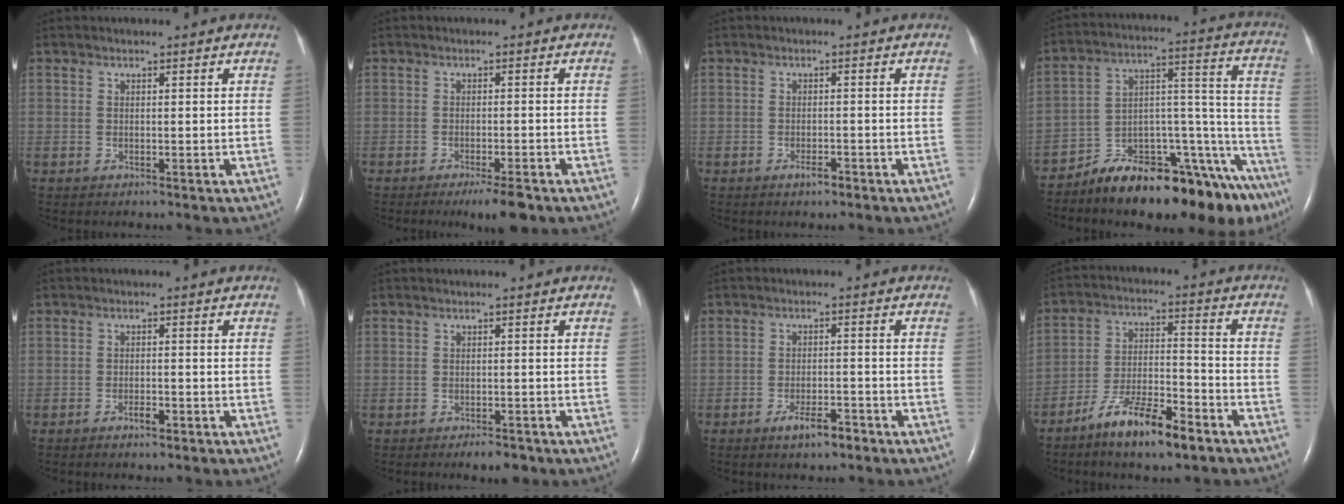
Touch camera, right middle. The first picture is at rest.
{"total": 4.4, "force": [-3.0, 0.5, 3.2], "torque": [-0.049, -0.009, -0.043]}
{"total": 1.8, "force": [-1.2, 0.5, 1.2], "torque": [-0.024, -0.001, -0.019]}
{"total": 22.4, "force": [-18.0, 4.4, 12.6], "torque": [-0.100, 0.046, -0.271]}
{"total": 2.1, "force": [-1.4, 0.7, 1.5], "torque": [-0.028, 0.001, -0.022]}
{"total": 2.8, "force": [-2.1, 0.9, 1.6], "torque": [-0.025, -0.002, -0.024]}
{"total": 4.1, "force": [-2.8, 1.1, 2.8], "torque": [-0.054, 0.000, -0.047]}
{"total": 11.2, "force": [-7.7, 2.5, 7.8], "torque": [-0.145, -0.006, -0.139]}